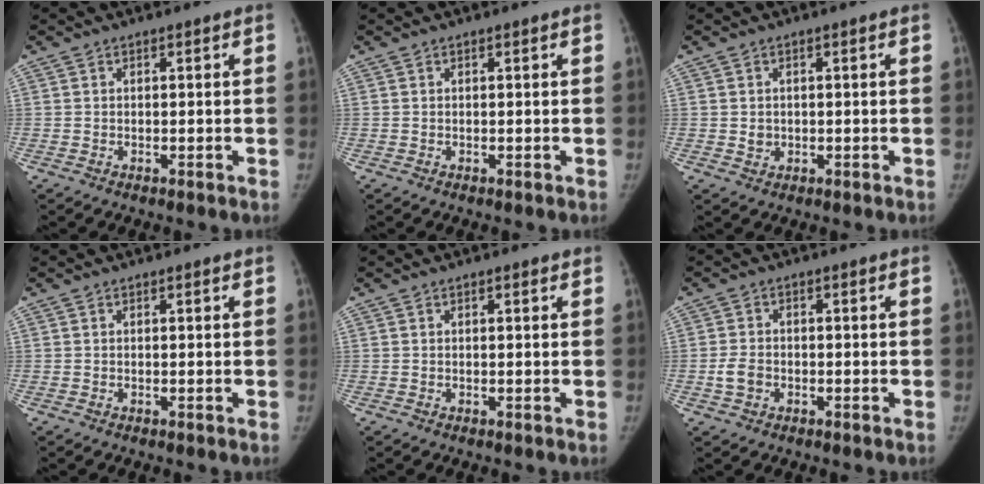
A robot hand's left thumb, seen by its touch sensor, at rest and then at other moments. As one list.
[{"total": 0.0}, {"total": 1.7, "force": [0.0, 1.5, 0.7], "torque": [-0.005, 0.001, 0.004]}, {"total": 0.0}, {"total": 0.6, "force": [0.4, 0.2, 0.5], "torque": [-0.005, 0.001, 0.005]}, {"total": 3.4, "force": [-1.1, 2.6, 2.0], "torque": [-0.036, 0.009, -0.019]}]